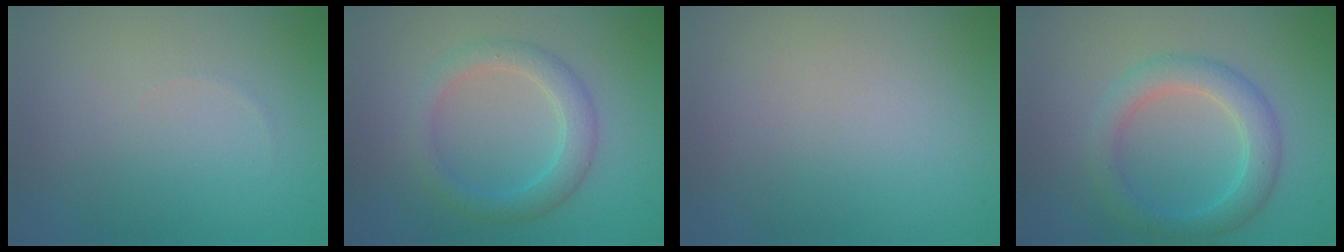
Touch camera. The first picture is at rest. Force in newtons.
{"total": 3.0, "press": 3.0, "slide": 0.2}
{"total": 0.0}
{"total": 3.5, "press": 3.5, "slide": 0.1}